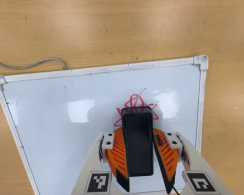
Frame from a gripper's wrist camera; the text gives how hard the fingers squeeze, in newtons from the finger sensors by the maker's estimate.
{"total": 12.4, "left": 12.9, "right": 11.9}